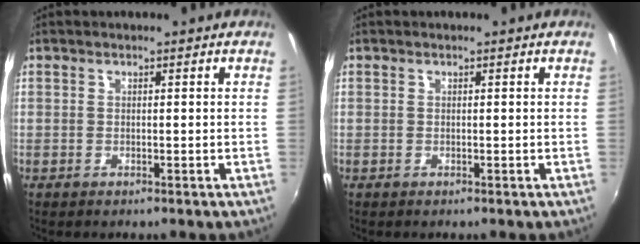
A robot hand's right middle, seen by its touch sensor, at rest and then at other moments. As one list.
[{"total": 0.0}]